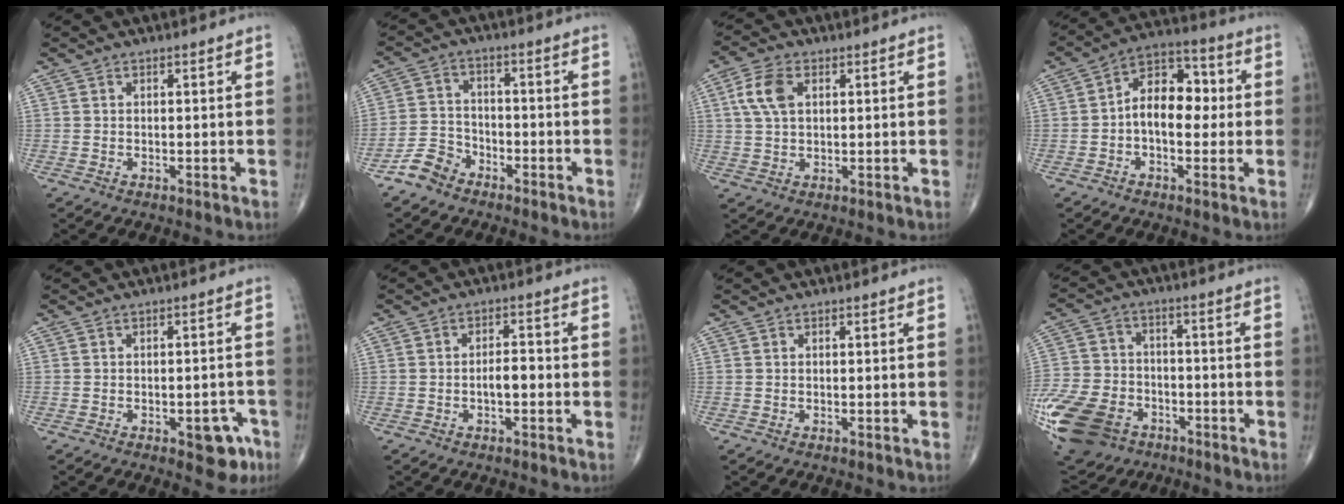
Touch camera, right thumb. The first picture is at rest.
{"total": 5.5, "force": [-4.2, 3.3, 1.2], "torque": [-0.012, 0.025, -0.088]}
{"total": 6.5, "force": [1.8, 3.8, 4.9], "torque": [-0.105, 0.007, 0.035]}
{"total": 11.1, "force": [-0.1, 6.9, 8.6], "torque": [-0.110, 0.034, -0.012]}
{"total": 5.8, "force": [-2.8, 2.8, 4.2], "torque": [-0.026, 0.017, -0.030]}
{"total": 3.3, "force": [-0.9, 1.5, 2.8], "torque": [-0.040, 0.013, -0.017]}
{"total": 0.0}
{"total": 21.7, "force": [-10.1, 15.2, 11.7], "torque": [-0.286, 0.016, -0.177]}